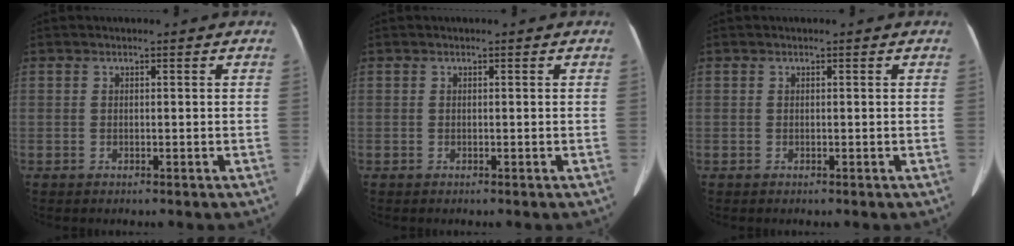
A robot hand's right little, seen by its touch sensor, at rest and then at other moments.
{"total": 0.0}
{"total": 0.0}